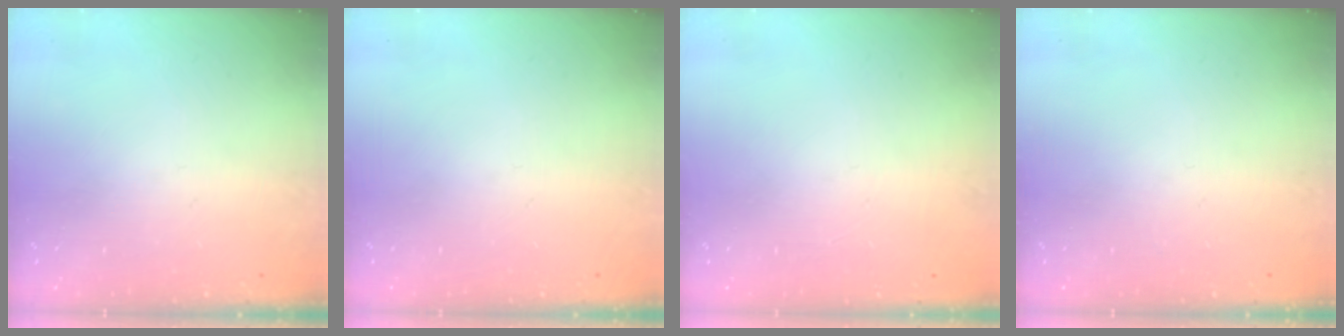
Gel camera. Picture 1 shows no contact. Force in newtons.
{"total": 0.0}
{"total": 2.3, "press": 2.3, "slide": 0.1}
{"total": 0.0}